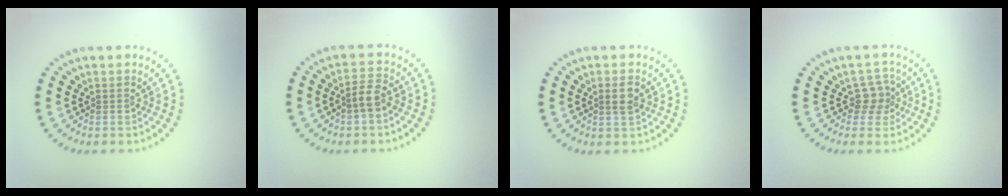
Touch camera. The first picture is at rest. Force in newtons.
{"total": 2.0, "press": 1.8, "slide": 0.8}
{"total": 1.7, "press": 1.6, "slide": 0.5}
{"total": 2.3, "press": 1.9, "slide": 1.4}